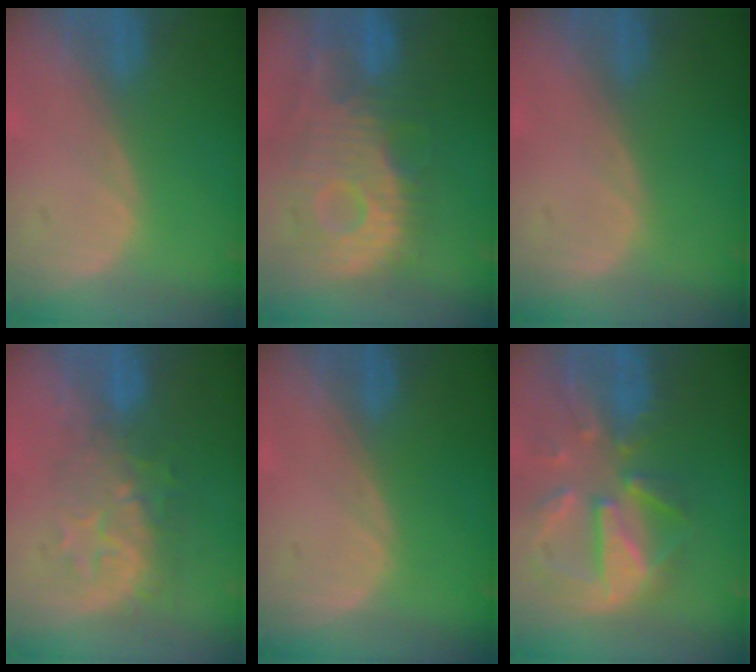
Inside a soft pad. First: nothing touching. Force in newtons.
{"total": 11.8, "press": 10.6, "slide": 5.1}
{"total": 0.0}
{"total": 8.5, "press": 7.9, "slide": 3.2}
{"total": 0.0}
{"total": 11.7, "press": 10.2, "slide": 5.7}